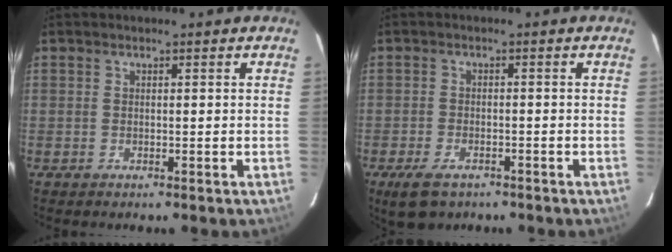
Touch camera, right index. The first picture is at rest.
{"total": 6.0, "force": [-4.0, 3.1, 3.3], "torque": [-0.085, -0.016, -0.069]}